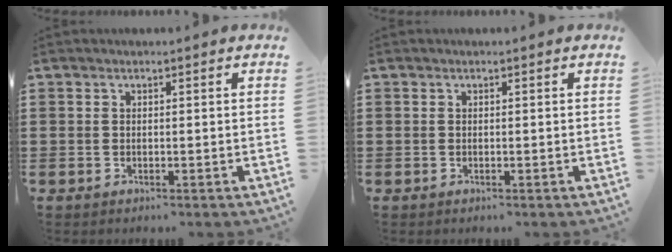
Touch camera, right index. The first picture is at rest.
{"total": 0.0}